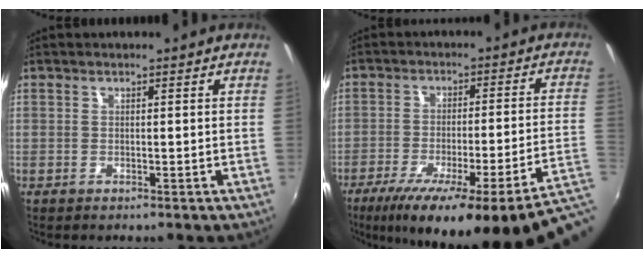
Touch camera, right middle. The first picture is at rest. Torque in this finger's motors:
{"motor_torque": [1.53, -0.61, 0.41, 0.14]}